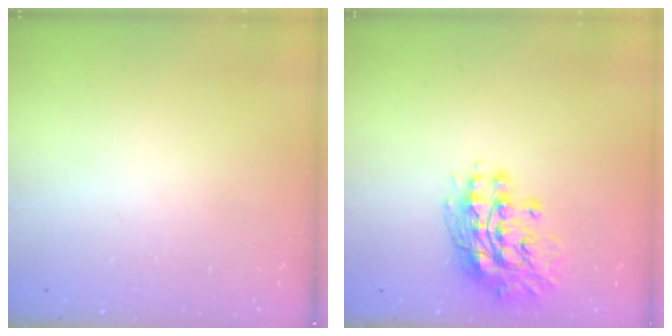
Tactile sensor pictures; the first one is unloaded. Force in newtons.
{"total": 13.6, "press": 13.5, "slide": 1.1}